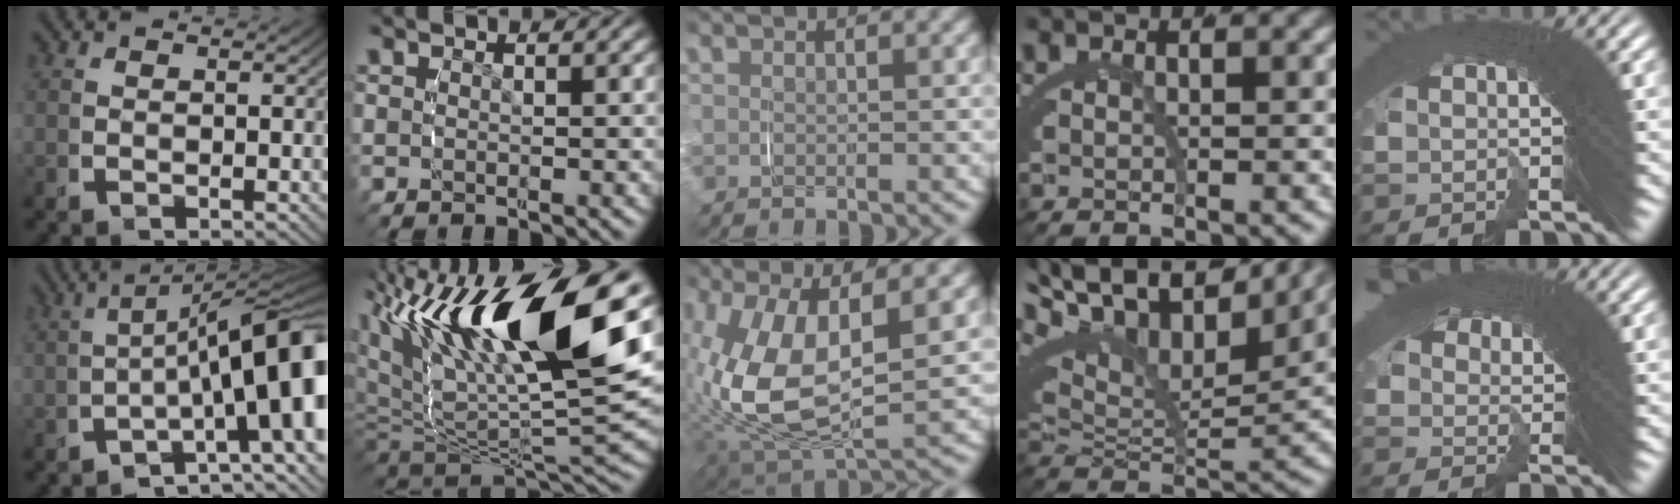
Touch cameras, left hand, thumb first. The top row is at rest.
{"thumb": {"total": 14.6, "force": [-2.1, 7.3, 12.4], "torque": [-0.164, -0.041, -0.020]}, "index": {"total": 15.0, "force": [2.1, 8.1, 12.5], "torque": [-0.238, -0.011, 0.041]}, "middle": {"total": 10.2, "force": [-0.2, 5.9, 8.3], "torque": [-0.196, -0.015, 0.007]}, "ring": {"total": 13.5, "force": [9.1, 4.9, 8.6], "torque": [-0.130, 0.051, 0.127]}, "little": {"total": 2.4, "force": [0.7, 2.3, 0.3], "torque": [0.006, -0.028, 0.022]}}